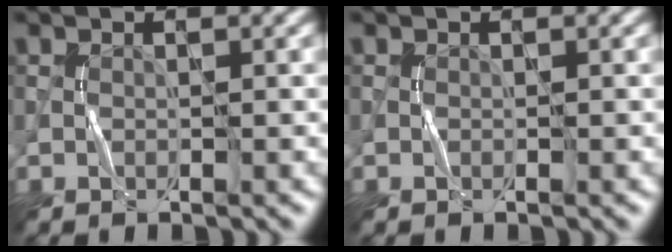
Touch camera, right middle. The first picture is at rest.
{"total": 0.0}